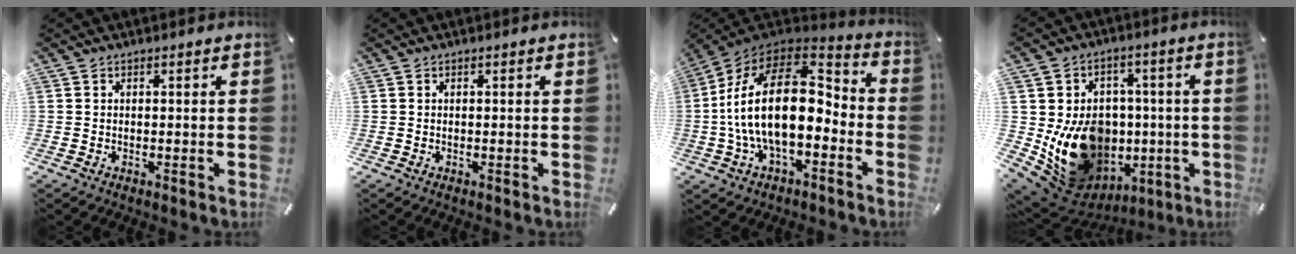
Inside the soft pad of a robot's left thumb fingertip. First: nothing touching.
{"total": 0.0}
{"total": 24.1, "force": [-1.1, 13.9, 19.7], "torque": [-0.376, 0.016, -0.018]}
{"total": 17.4, "force": [-2.5, 15.0, 8.6], "torque": [-0.146, -0.009, -0.019]}